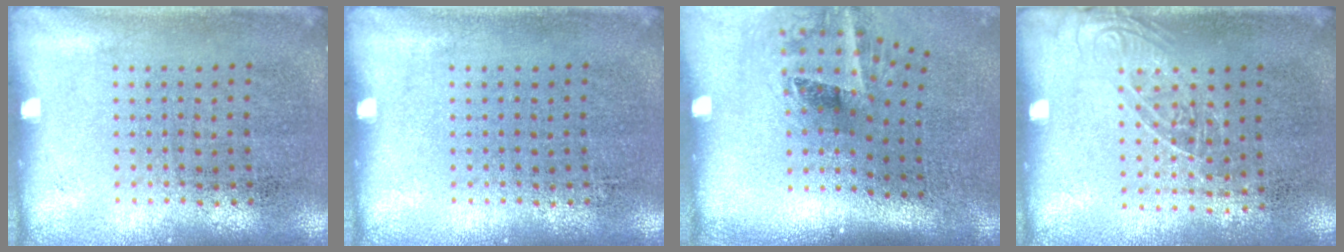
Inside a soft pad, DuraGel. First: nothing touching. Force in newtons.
{"total": 0.0}
{"total": 2.0, "press": 1.3, "slide": 1.5}
{"total": 1.4, "press": 1.0, "slide": 0.9}